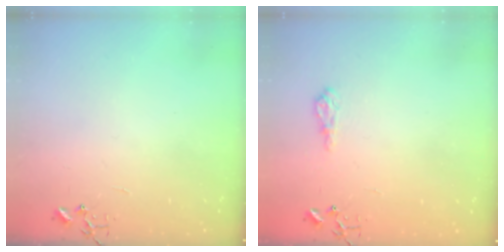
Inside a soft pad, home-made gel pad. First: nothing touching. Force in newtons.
{"total": 5.5, "press": 5.5, "slide": 0.9}